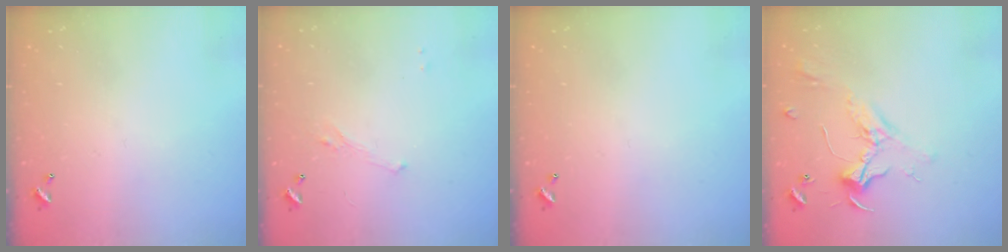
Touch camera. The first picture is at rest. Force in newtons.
{"total": 1.4, "press": 1.3, "slide": 0.6}
{"total": 0.0}
{"total": 2.3, "press": 2.1, "slide": 0.9}